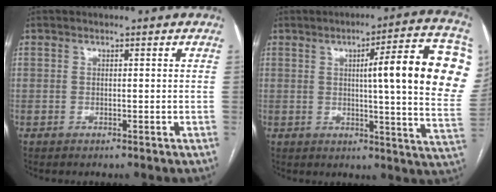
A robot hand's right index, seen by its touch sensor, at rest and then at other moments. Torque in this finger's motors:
{"motor_torque": [1.33, 0.81, 0.53, 0.11]}